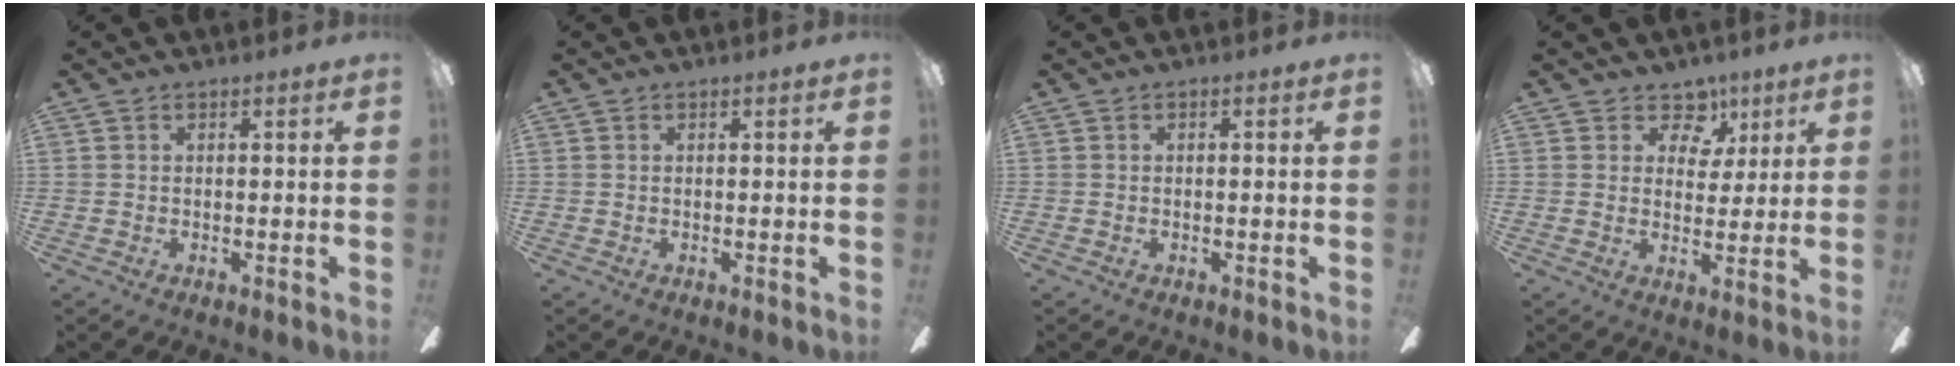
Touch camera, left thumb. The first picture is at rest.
{"total": 0.0}
{"total": 0.0}
{"total": 7.7, "force": [4.3, 5.8, 2.8], "torque": [-0.026, -0.022, 0.075]}